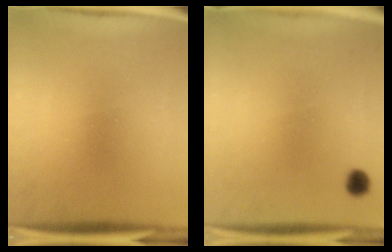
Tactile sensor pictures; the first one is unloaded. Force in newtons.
{"total": 2.3}